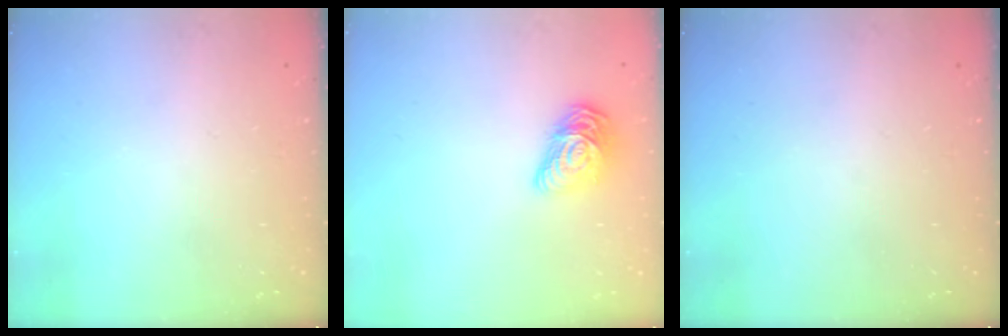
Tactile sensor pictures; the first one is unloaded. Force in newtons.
{"total": 11.6, "press": 11.5, "slide": 0.5}
{"total": 0.0}